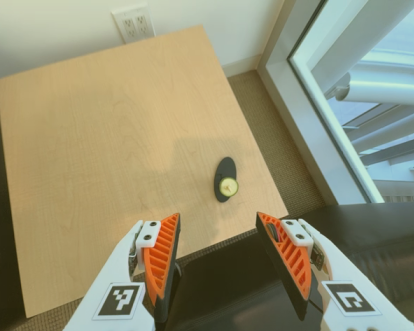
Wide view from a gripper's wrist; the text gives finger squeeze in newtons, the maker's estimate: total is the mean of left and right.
{"total": 0.0}